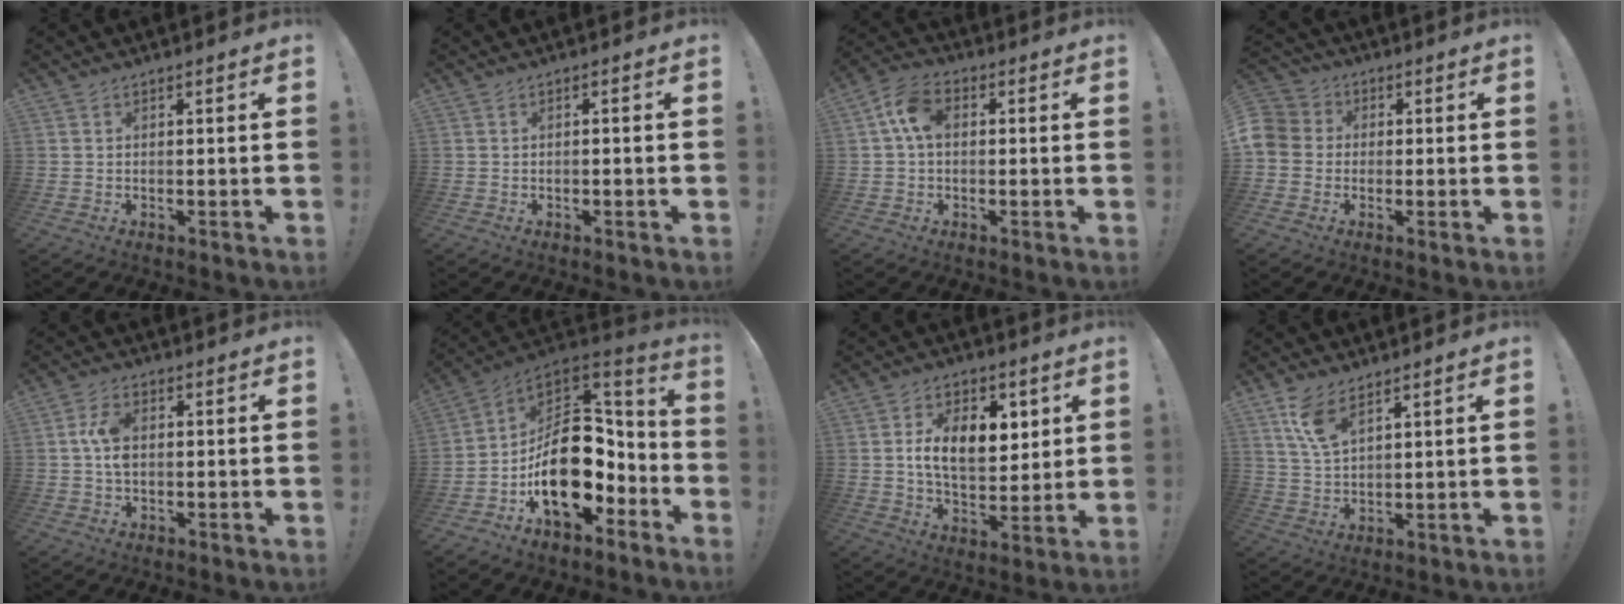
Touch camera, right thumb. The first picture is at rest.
{"total": 1.0, "force": [-0.6, 0.0, 0.8], "torque": [-0.015, 0.001, -0.010]}
{"total": 7.6, "force": [0.9, 4.8, 5.8], "torque": [-0.113, 0.009, 0.018]}
{"total": 6.4, "force": [-0.7, 6.0, 2.2], "torque": [-0.052, 0.017, -0.014]}
{"total": 6.2, "force": [0.5, 3.9, 4.9], "torque": [-0.098, 0.012, 0.012]}
{"total": 22.8, "force": [-3.1, 15.5, 16.5], "torque": [-0.242, 0.012, -0.031]}
{"total": 12.7, "force": [3.4, 8.0, 9.3], "torque": [-0.141, -0.003, 0.060]}
{"total": 8.0, "force": [5.3, 3.0, 5.3], "torque": [-0.097, -0.022, 0.099]}